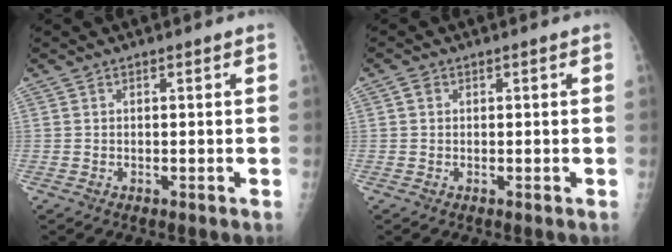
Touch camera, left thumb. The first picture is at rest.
{"total": 1.2, "force": [0.3, 1.0, 0.6], "torque": [-0.005, 0.002, 0.002]}